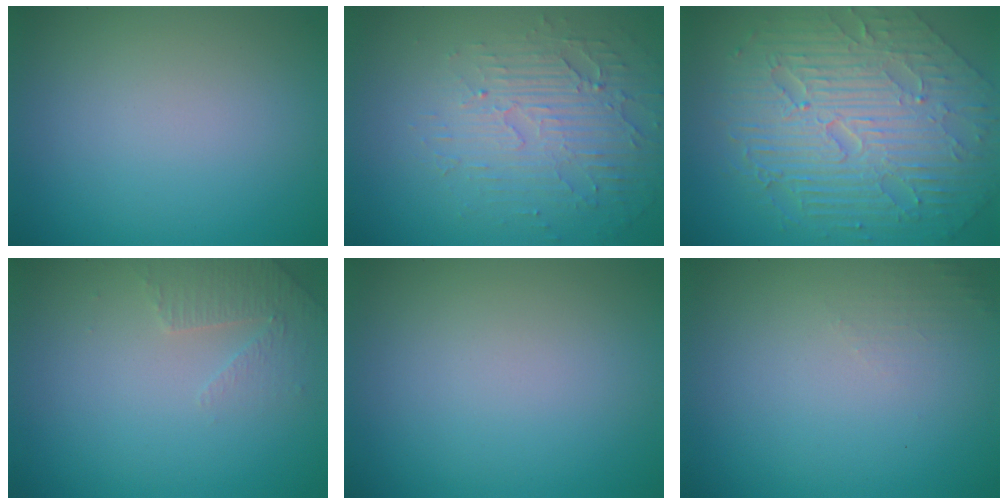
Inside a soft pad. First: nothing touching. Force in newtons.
{"total": 4.1, "press": 3.3, "slide": 2.4}
{"total": 10.6, "press": 7.0, "slide": 7.9}
{"total": 1.9, "press": 1.8, "slide": 0.5}
{"total": 0.0}
{"total": 1.1, "press": 1.1, "slide": 0.3}